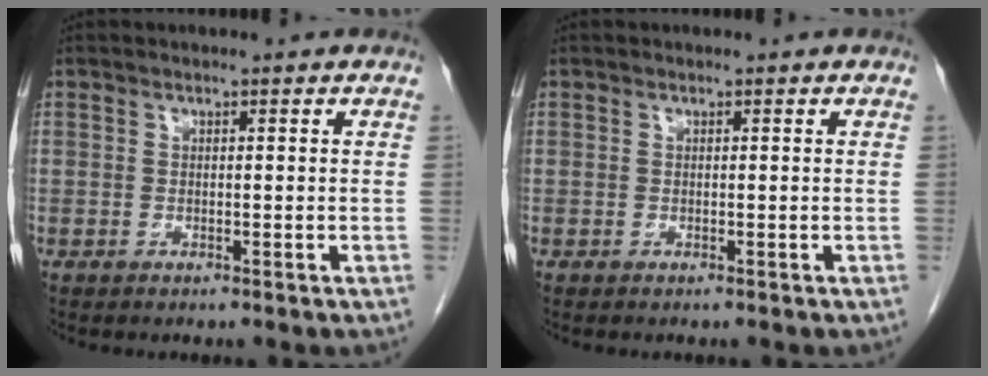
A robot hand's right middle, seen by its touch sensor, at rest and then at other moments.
{"total": 0.0}